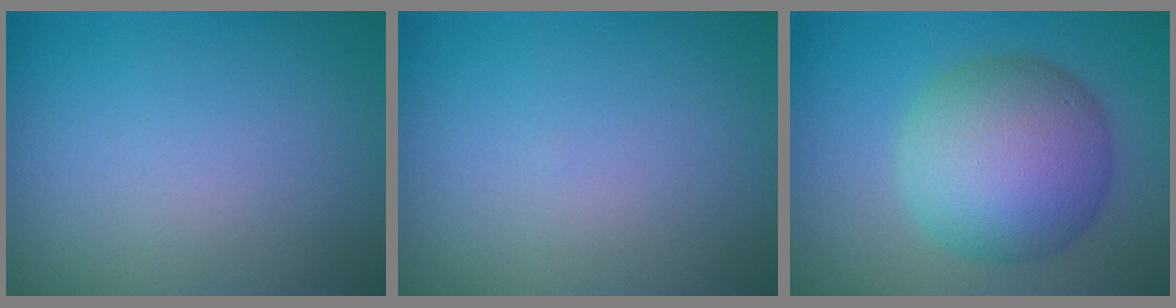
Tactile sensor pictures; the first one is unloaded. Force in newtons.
{"total": 0.0}
{"total": 9.2, "press": 9.2, "slide": 0.2}